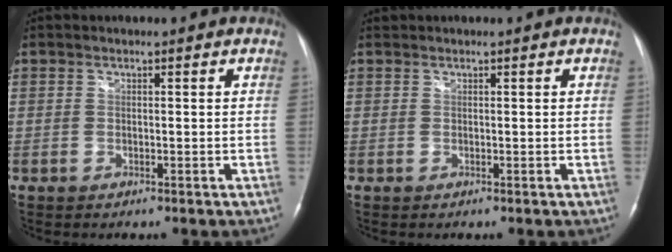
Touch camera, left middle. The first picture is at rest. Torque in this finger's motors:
{"motor_torque": [0.01, 0.03, -0.11, 0.01]}